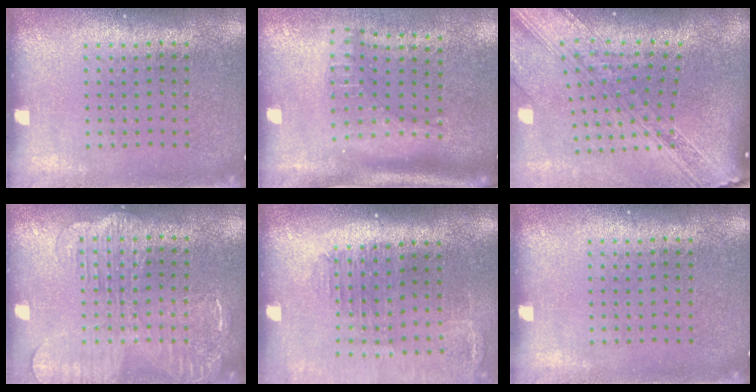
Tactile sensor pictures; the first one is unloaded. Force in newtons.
{"total": 2.2, "press": 1.6, "slide": 1.5}
{"total": 3.9, "press": 2.8, "slide": 2.6}
{"total": 2.0, "press": 2.0, "slide": 0.4}
{"total": 1.4, "press": 1.3, "slide": 0.3}
{"total": 0.0}